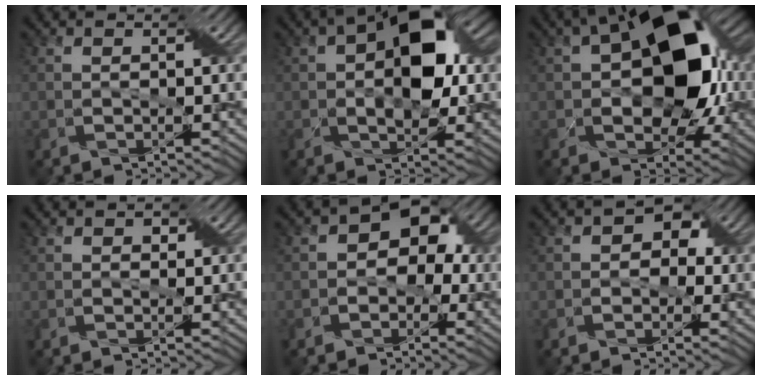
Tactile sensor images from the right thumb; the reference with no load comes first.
{"total": 9.8, "force": [1.2, 5.3, 8.1], "torque": [-0.133, 0.013, 0.010]}
{"total": 15.0, "force": [2.1, 9.1, 11.6], "torque": [-0.177, 0.013, 0.031]}
{"total": 0.8, "force": [0.3, 0.7, 0.3], "torque": [-0.006, -0.002, 0.004]}
{"total": 6.0, "force": [-0.3, 4.6, 3.9], "torque": [-0.031, 0.013, -0.024]}
{"total": 4.2, "force": [0.5, 3.5, 2.3], "torque": [-0.012, 0.013, -0.013]}